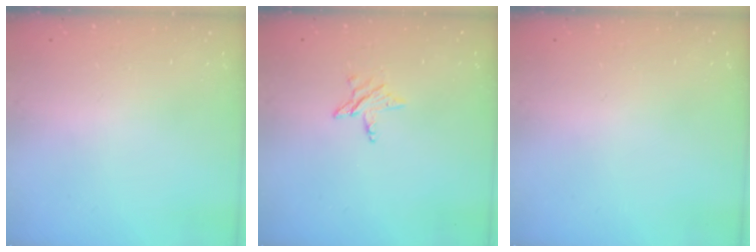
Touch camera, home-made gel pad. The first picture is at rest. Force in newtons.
{"total": 3.8, "press": 3.8, "slide": 0.3}
{"total": 0.0}